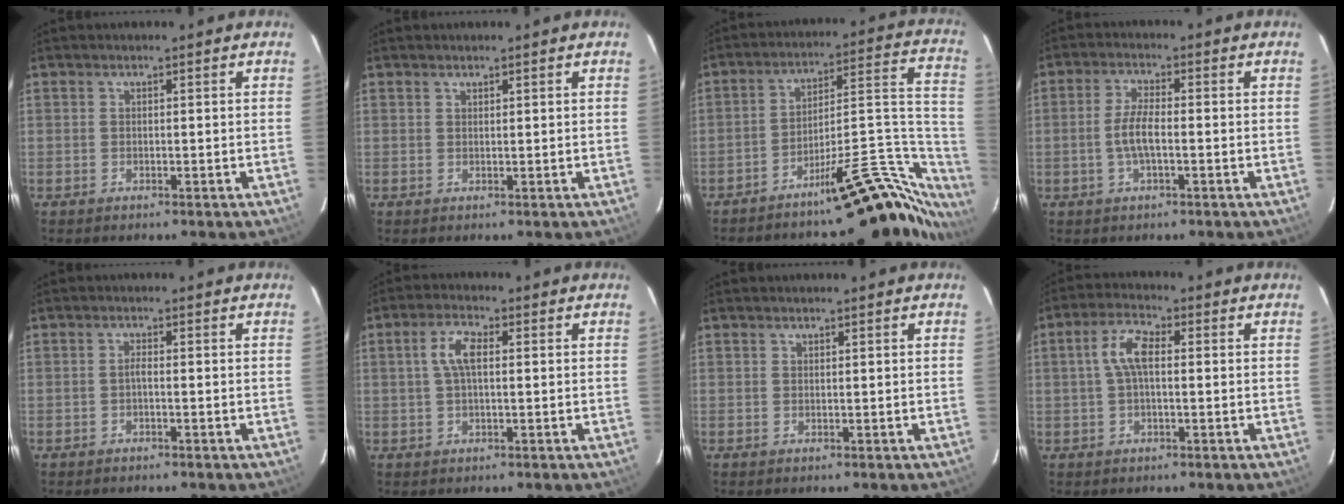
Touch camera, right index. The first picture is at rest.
{"total": 0.6, "force": [0.5, 0.3, 0.1], "torque": [-0.002, 0.002, 0.010]}
{"total": 22.2, "force": [-18.7, 5.2, 10.9], "torque": [-0.092, 0.051, -0.265]}
{"total": 4.7, "force": [-1.1, 1.2, 4.4], "torque": [-0.092, 0.002, -0.020]}
{"total": 0.8, "force": [-0.4, 0.1, 0.7], "torque": [-0.013, 0.004, -0.009]}
{"total": 4.7, "force": [0.7, 1.8, 4.3], "torque": [-0.088, 0.012, 0.013]}
{"total": 0.0}
{"total": 5.6, "force": [0.4, 2.3, 5.1], "torque": [-0.106, 0.016, 0.006]}